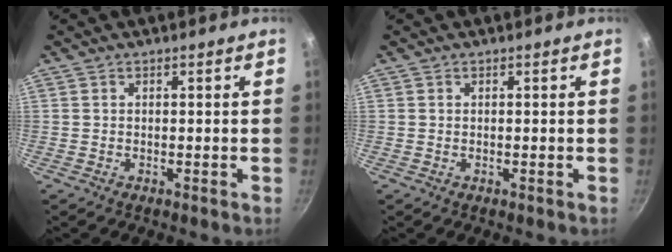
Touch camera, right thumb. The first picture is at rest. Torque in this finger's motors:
{"motor_torque": [0.25, 0.17, -0.13, 0.01, 0.06]}